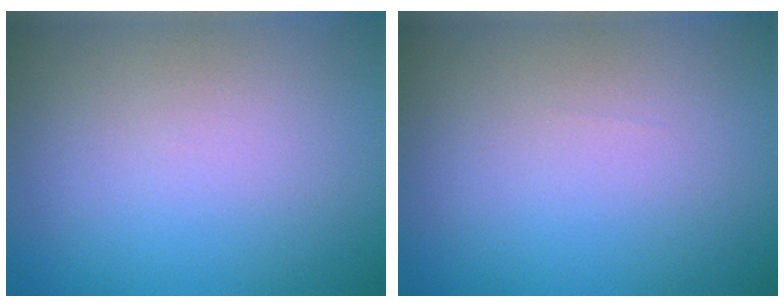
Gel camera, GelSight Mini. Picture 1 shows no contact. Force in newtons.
{"total": 0.0}